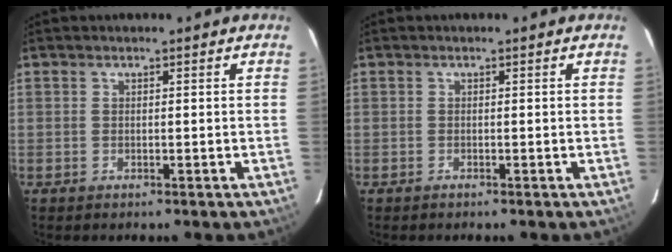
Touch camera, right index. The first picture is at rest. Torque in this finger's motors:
{"motor_torque": [-0.05, -0.12, 0.10, 0.01]}